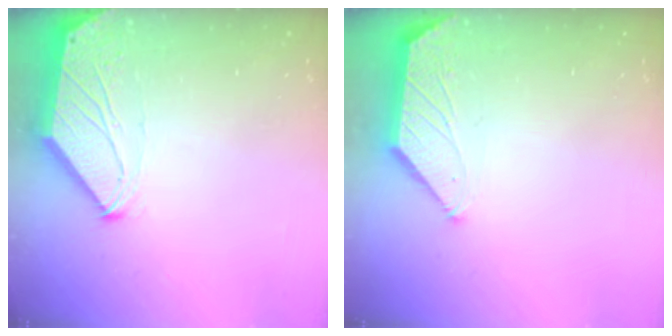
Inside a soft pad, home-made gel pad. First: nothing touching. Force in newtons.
{"total": 1.4, "press": 1.4, "slide": 0.3}